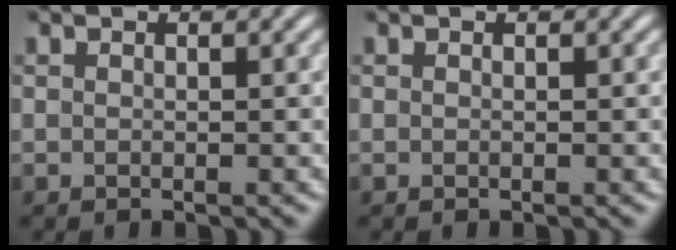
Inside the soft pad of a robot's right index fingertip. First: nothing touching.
{"total": 0.0}